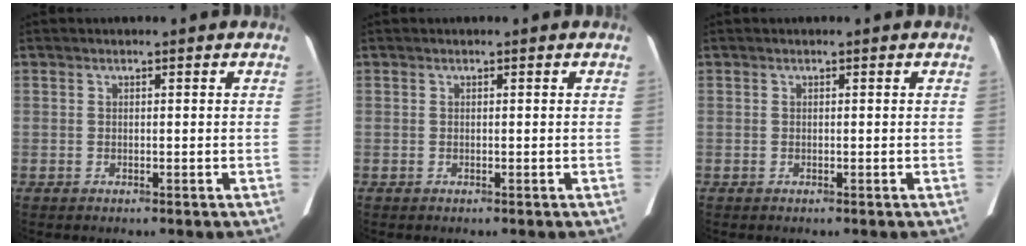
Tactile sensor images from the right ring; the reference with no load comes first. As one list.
[{"total": 0.0}, {"total": 0.0}]